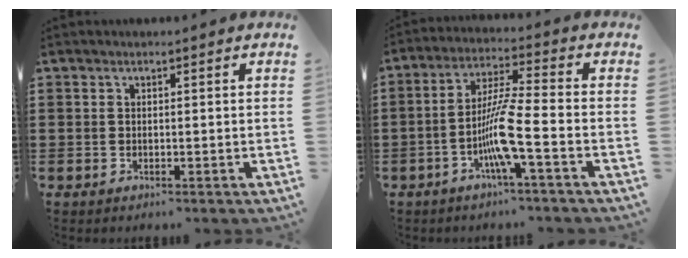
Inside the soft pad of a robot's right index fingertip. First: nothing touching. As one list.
[{"total": 8.4, "force": [-3.3, 0.2, 7.7], "torque": [-0.165, -0.013, -0.070]}]